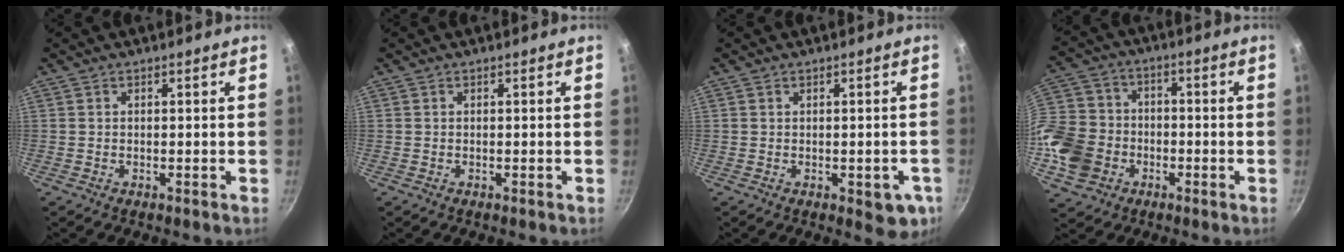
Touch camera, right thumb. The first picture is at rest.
{"total": 0.0}
{"total": 5.9, "force": [-1.6, 3.0, 4.8], "torque": [-0.032, 0.004, -0.015]}
{"total": 15.8, "force": [-4.9, 13.1, 7.4], "torque": [-0.147, 0.044, -0.098]}